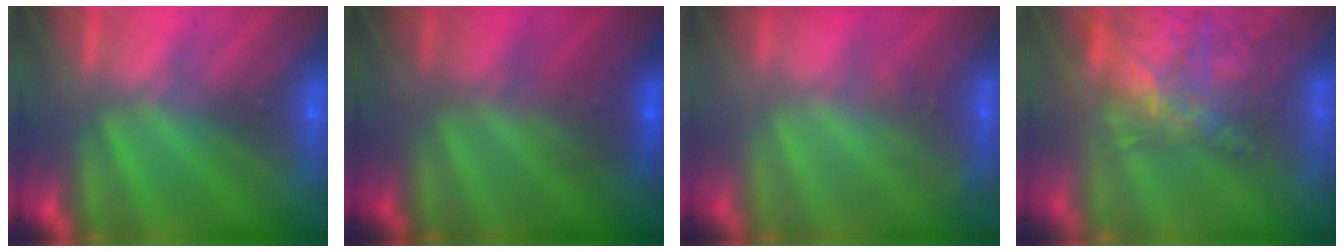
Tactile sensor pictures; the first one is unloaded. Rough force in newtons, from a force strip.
{"total": 2.2}
{"total": 2.8}
{"total": 10.5}